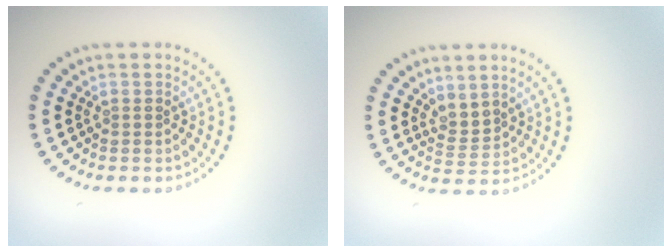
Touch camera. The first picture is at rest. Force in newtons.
{"total": 1.7, "press": 1.2, "slide": 1.2}